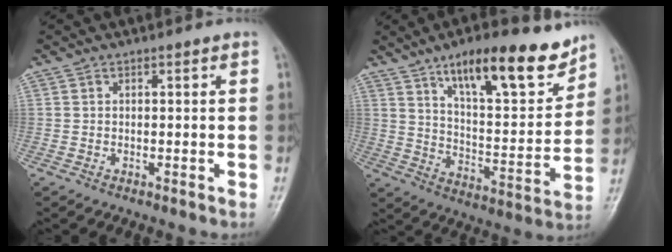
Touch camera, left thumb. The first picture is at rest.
{"total": 18.4, "force": [12.2, 5.7, 12.4], "torque": [-0.151, -0.068, 0.201]}